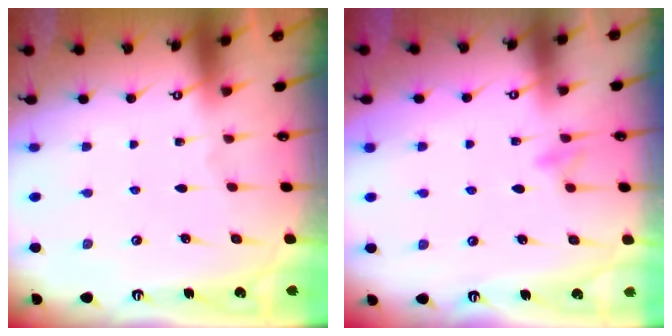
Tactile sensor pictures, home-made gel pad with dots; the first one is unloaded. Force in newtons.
{"total": 8.1, "press": 8.1, "slide": 0.7}